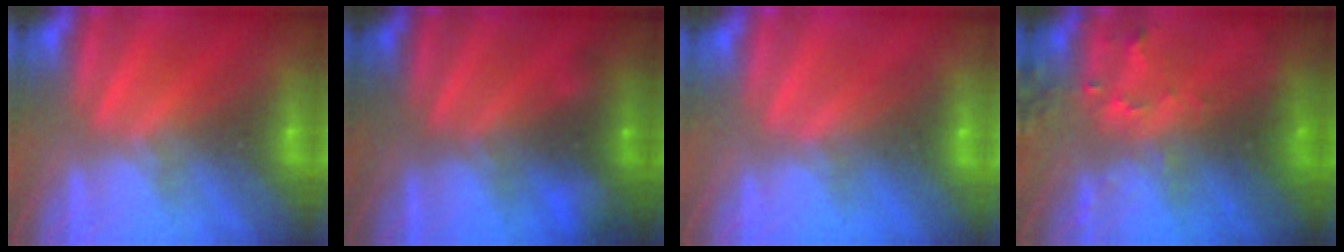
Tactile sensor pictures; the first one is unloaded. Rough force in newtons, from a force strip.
{"total": 2.4}
{"total": 2.6}
{"total": 6.7}